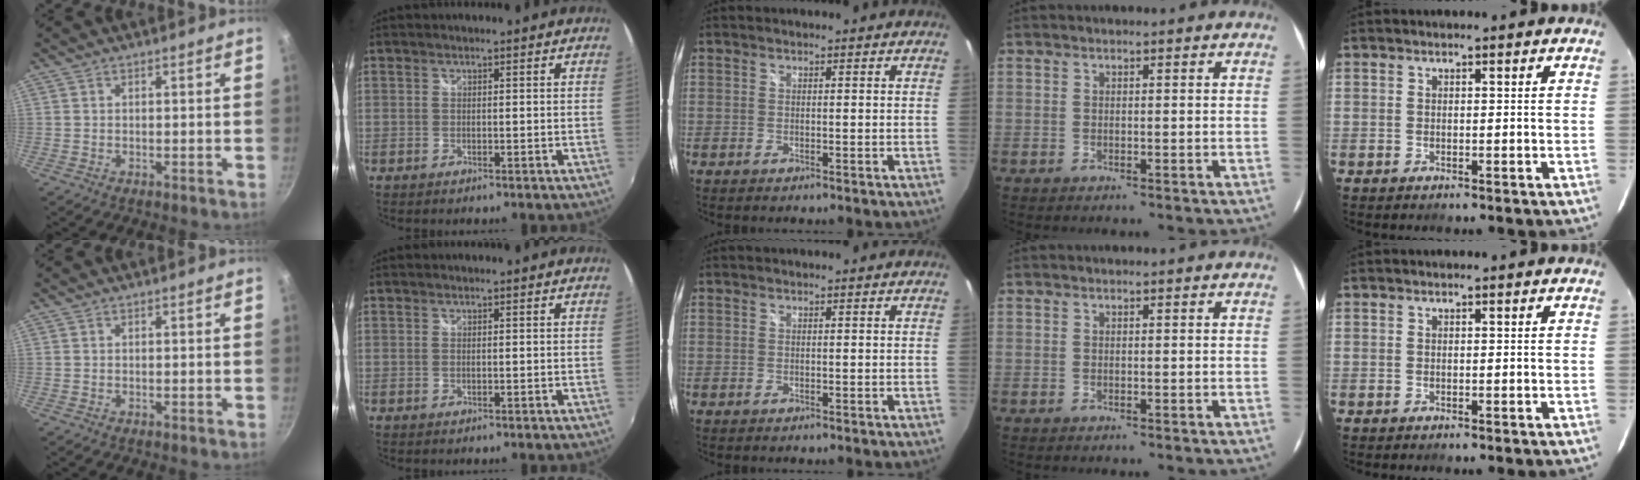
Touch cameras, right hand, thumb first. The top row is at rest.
{}